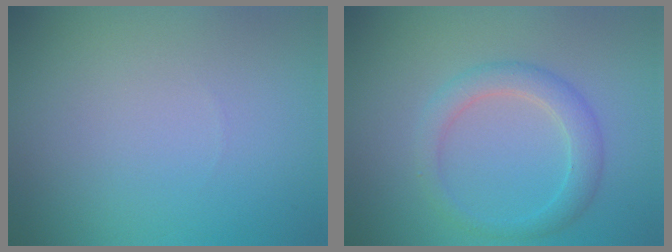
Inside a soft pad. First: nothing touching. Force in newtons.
{"total": 2.7, "press": 2.7, "slide": 0.1}